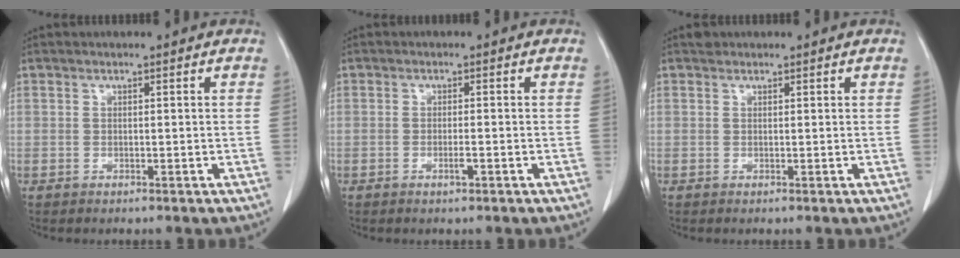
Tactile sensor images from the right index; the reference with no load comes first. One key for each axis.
{"total": 1.4, "fx": -0.6, "fy": 0.2, "fz": 1.3, "tx": -0.025, "ty": -0.002, "tz": -0.011}
{"total": 0.7, "fx": 0.6, "fy": 0.4, "fz": 0.0, "tx": -0.004, "ty": 0.007, "tz": 0.009}